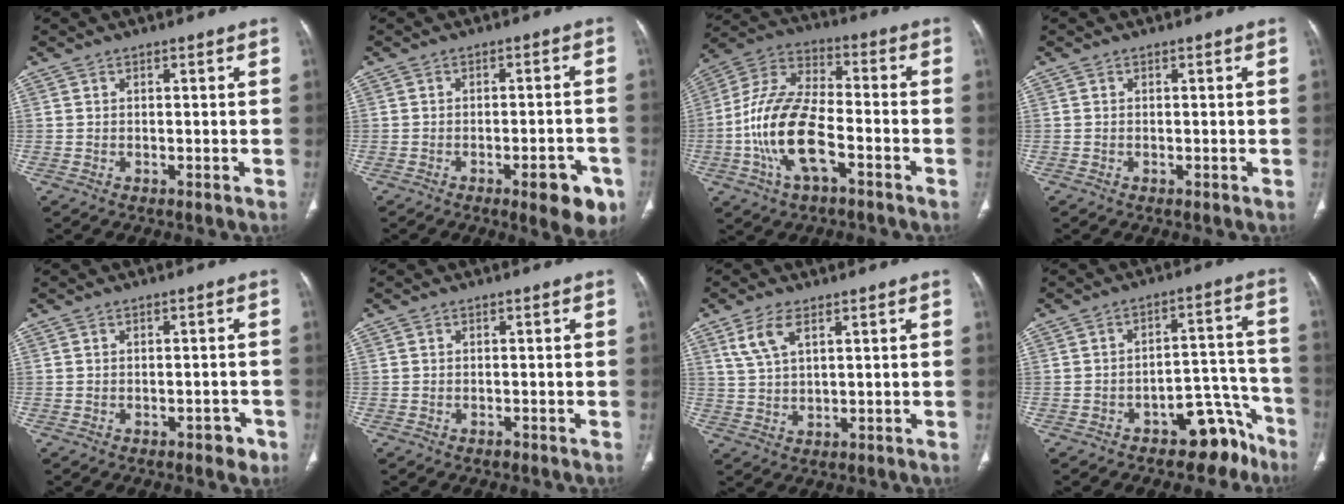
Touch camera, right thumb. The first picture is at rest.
{"total": 8.2, "force": [-4.2, 2.7, 6.6], "torque": [-0.063, 0.014, -0.049]}
{"total": 16.0, "force": [-5.0, 7.5, 13.2], "torque": [-0.265, 0.035, -0.094]}
{"total": 0.0}
{"total": 1.7, "force": [-1.0, 1.0, 1.0], "torque": [-0.009, 0.006, -0.011]}
{"total": 0.5, "force": [-0.4, 0.3, 0.1], "torque": [-0.003, 0.000, -0.008]}
{"total": 5.9, "force": [3.1, 2.5, 4.4], "torque": [-0.097, -0.007, 0.069]}
{"total": 9.4, "force": [-6.8, 5.1, 4.1], "torque": [-0.008, 0.100, -0.097]}